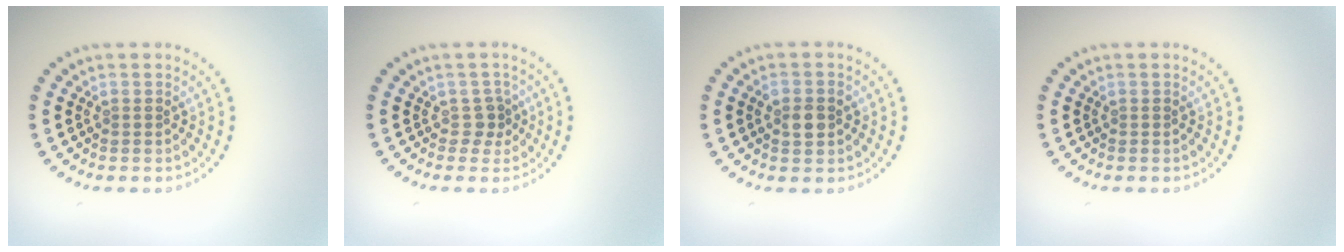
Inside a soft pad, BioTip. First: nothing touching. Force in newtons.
{"total": 1.4, "press": 1.1, "slide": 0.9}
{"total": 2.6, "press": 2.6, "slide": 0.3}
{"total": 0.0}